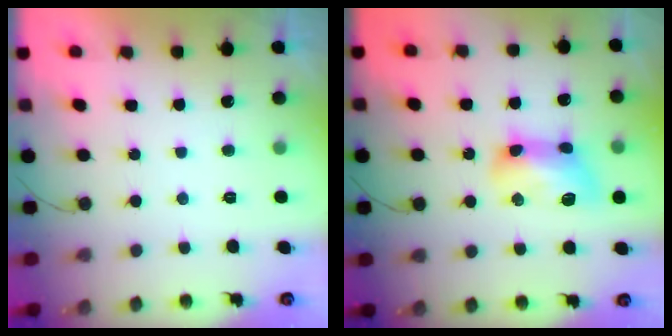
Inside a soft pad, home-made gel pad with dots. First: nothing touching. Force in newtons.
{"total": 11.5, "press": 11.5, "slide": 0.5}